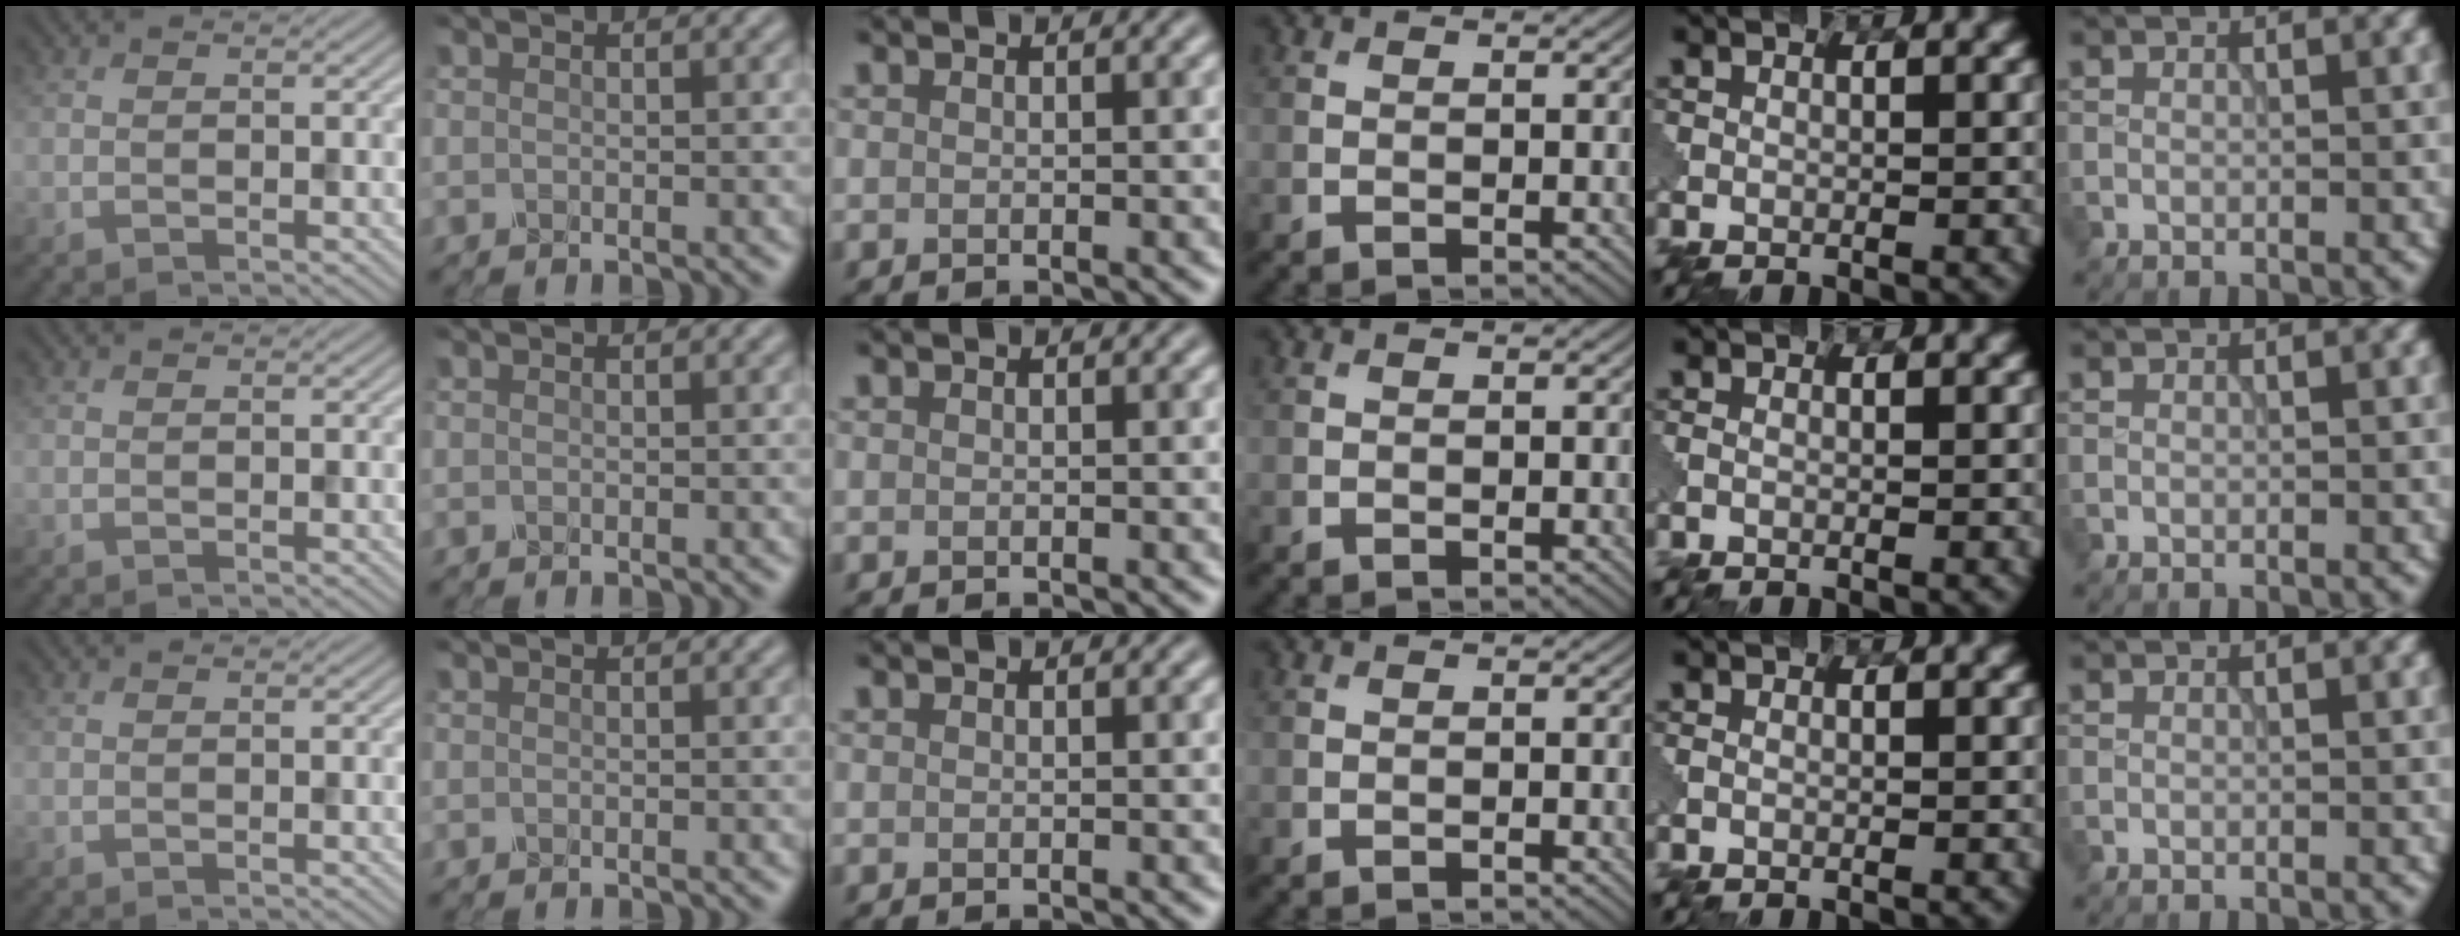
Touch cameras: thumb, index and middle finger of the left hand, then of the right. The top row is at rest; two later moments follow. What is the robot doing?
{"motion": "wrap", "object": "tissue paper"}